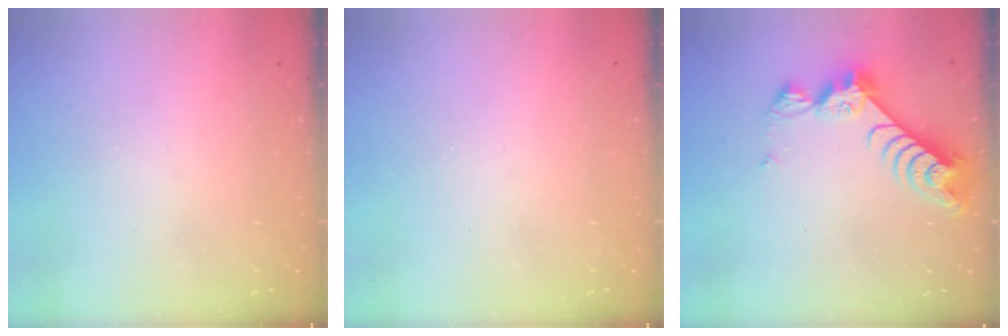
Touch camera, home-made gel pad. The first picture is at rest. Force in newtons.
{"total": 0.0}
{"total": 9.4, "press": 9.4, "slide": 0.9}